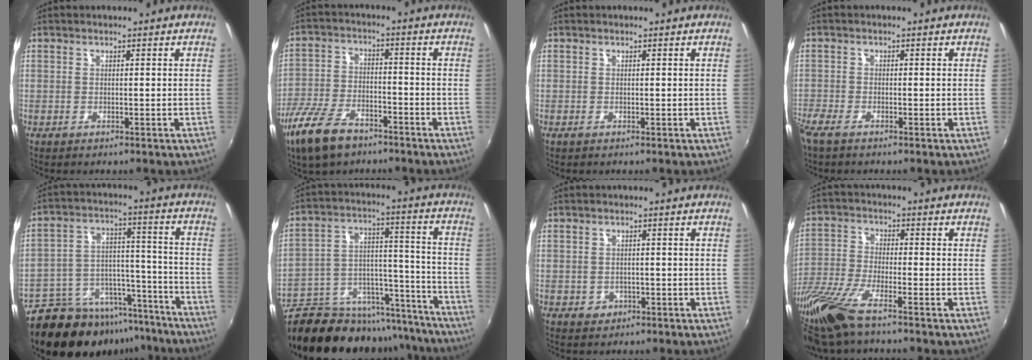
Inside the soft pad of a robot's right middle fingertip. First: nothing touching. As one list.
[{"total": 12.8, "force": [-8.9, 5.5, 7.3], "torque": [-0.172, -0.021, -0.171]}, {"total": 0.0}, {"total": 3.4, "force": [-2.7, 0.9, 1.8], "torque": [-0.047, -0.012, -0.057]}, {"total": 21.9, "force": [-16.7, 11.2, 8.7], "torque": [-0.180, 0.036, -0.221]}, {"total": 25.0, "force": [-21.4, 9.4, 8.9], "torque": [-0.162, 0.025, -0.295]}, {"total": 2.7, "force": [-1.0, 2.4, 0.8], "torque": [-0.017, -0.002, -0.011]}, {"total": 14.1, "force": [-10.6, 2.6, 9.0], "torque": [-0.205, -0.039, -0.211]}]